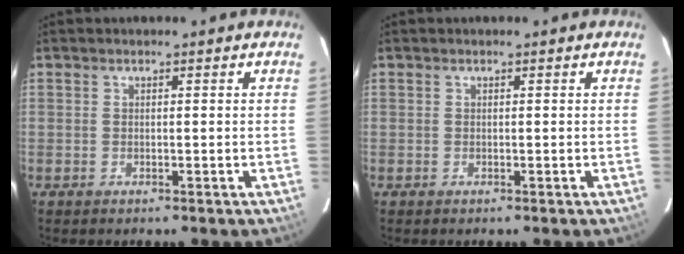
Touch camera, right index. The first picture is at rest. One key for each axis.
{"total": 0.0}